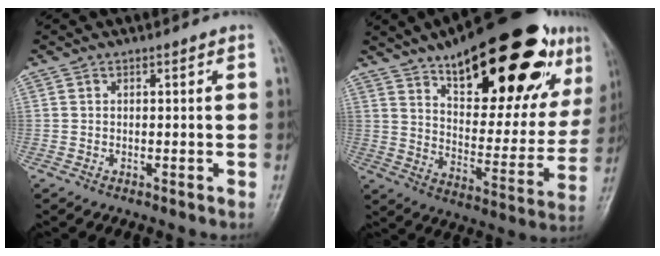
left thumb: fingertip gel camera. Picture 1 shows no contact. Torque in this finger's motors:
{"motor_torque": [0.58, 0.61, 1.46, -1.31, 0.18]}